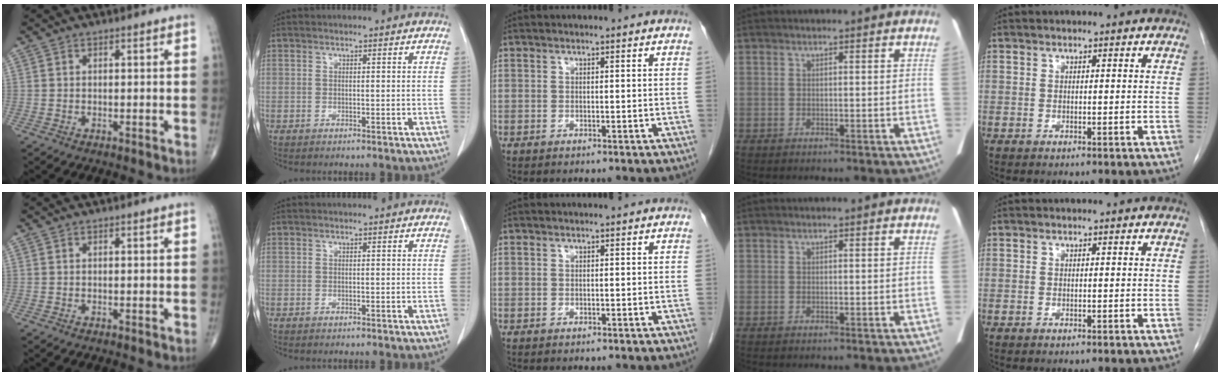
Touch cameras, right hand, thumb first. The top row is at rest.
{}